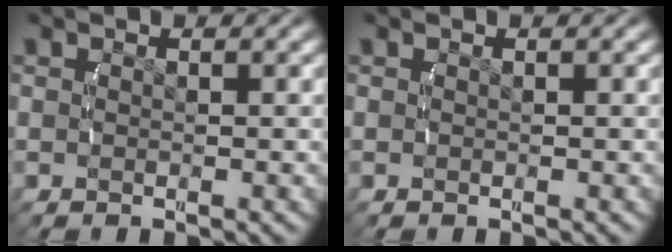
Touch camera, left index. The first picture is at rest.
{"total": 0.0}